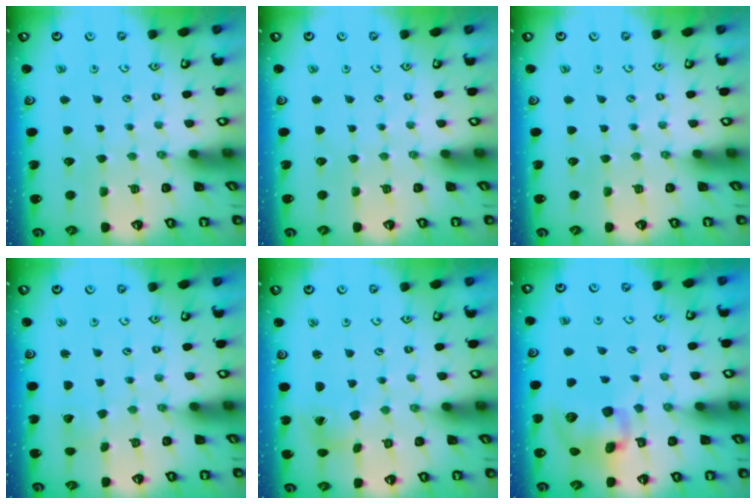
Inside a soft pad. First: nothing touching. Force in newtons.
{"total": 0.0}
{"total": 0.0}
{"total": 2.7, "press": 2.6, "slide": 0.4}
{"total": 2.0, "press": 2.0, "slide": 0.3}
{"total": 13.7, "press": 13.5, "slide": 2.4}